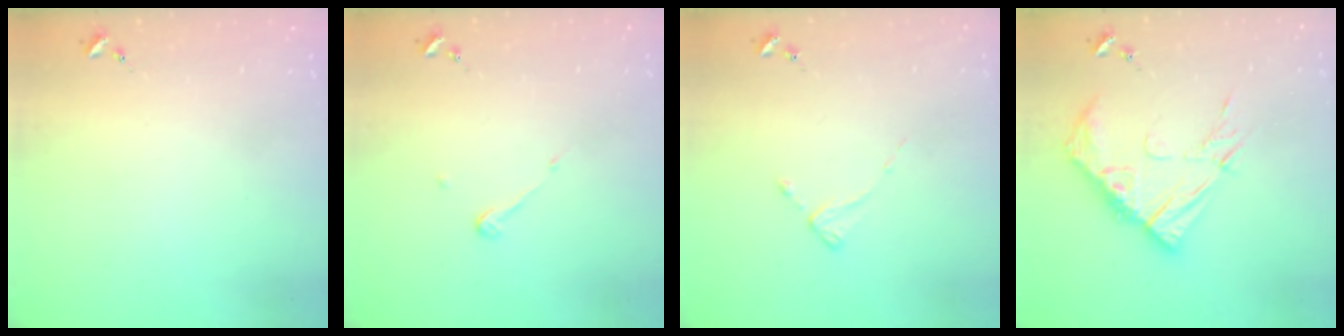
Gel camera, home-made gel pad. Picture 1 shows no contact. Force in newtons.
{"total": 3.7, "press": 3.7, "slide": 0.3}
{"total": 1.9, "press": 1.8, "slide": 0.3}
{"total": 13.4, "press": 13.4, "slide": 1.0}